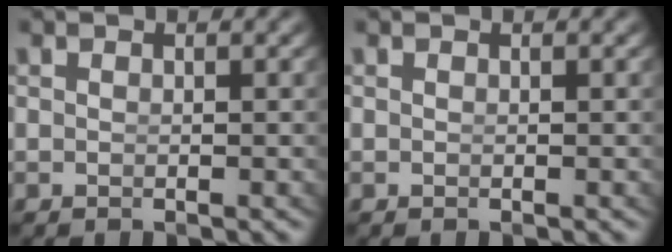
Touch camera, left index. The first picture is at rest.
{"total": 0.0}